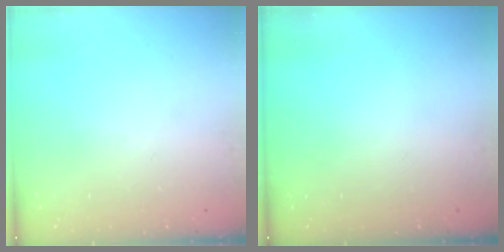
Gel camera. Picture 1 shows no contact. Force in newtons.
{"total": 0.0}